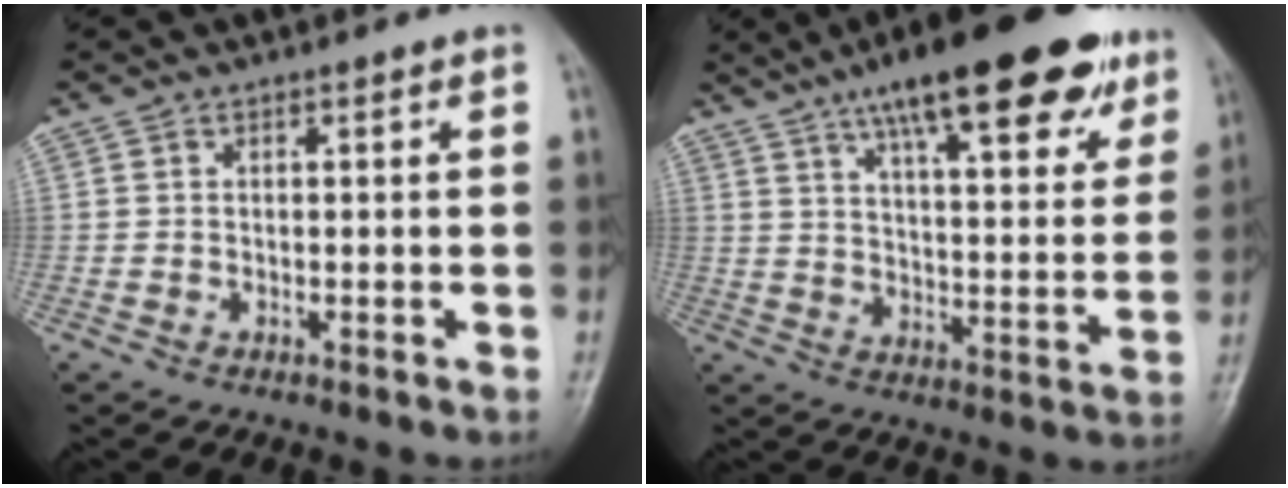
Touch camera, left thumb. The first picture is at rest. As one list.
[{"total": 23.2, "force": [14.5, 7.1, 16.7], "torque": [-0.213, -0.023, 0.215]}]